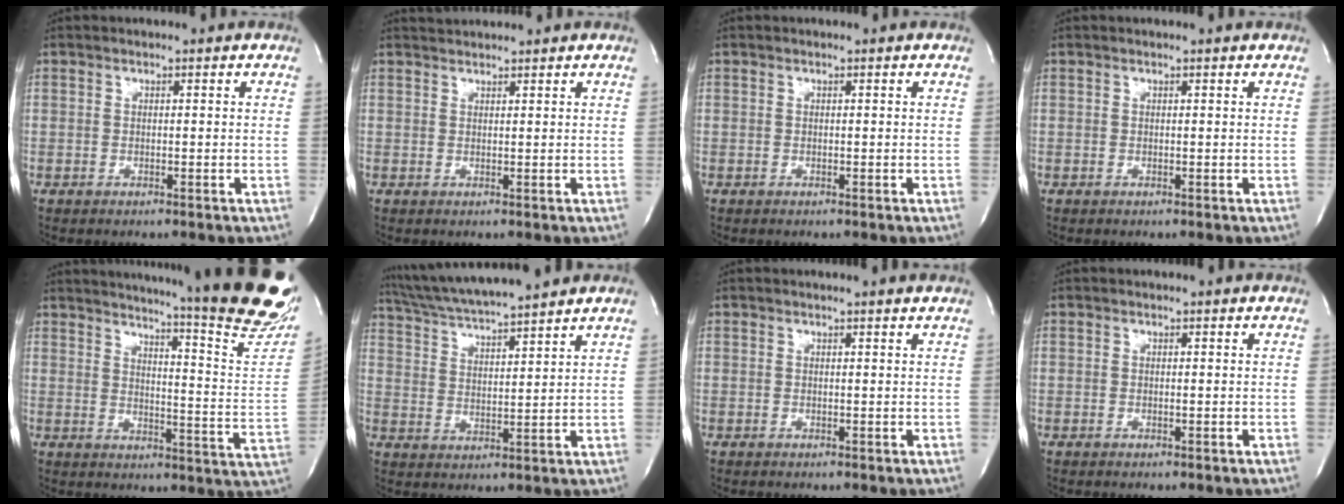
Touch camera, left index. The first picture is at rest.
{"total": 2.3, "force": [2.3, -0.2, 0.1], "torque": [-0.003, 0.021, 0.046]}
{"total": 0.0}
{"total": 1.1, "force": [1.0, -0.1, 0.3], "torque": [-0.012, -0.001, 0.012]}
{"total": 28.0, "force": [23.2, 1.4, 15.7], "torque": [-0.199, -0.107, 0.273]}
{"total": 13.4, "force": [12.2, -0.6, 5.6], "torque": [-0.110, 0.019, 0.203]}
{"total": 2.4, "force": [2.3, -0.5, 0.7], "torque": [-0.017, 0.001, 0.024]}
{"total": 0.5, "force": [0.5, 0.0, 0.2], "torque": [-0.007, -0.001, 0.006]}